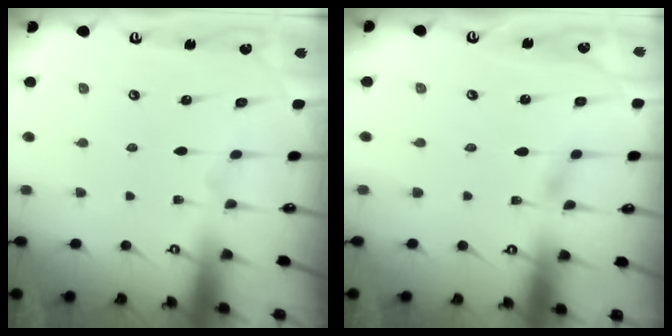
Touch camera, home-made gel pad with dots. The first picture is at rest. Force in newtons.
{"total": 1.4, "press": 1.4, "slide": 0.2}